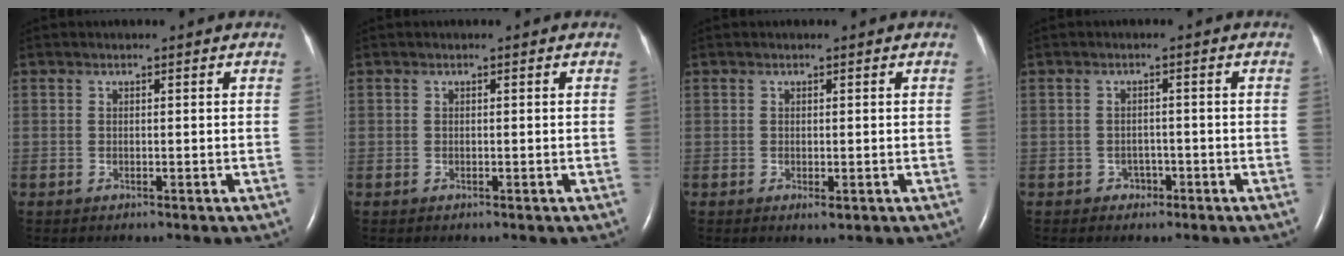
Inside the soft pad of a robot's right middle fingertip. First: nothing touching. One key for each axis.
{"total": 0.0}
{"total": 1.0, "fx": -0.3, "fy": 0.3, "fz": 0.9, "tx": -0.015, "ty": -0.004, "tz": -0.002}
{"total": 1.7, "fx": -0.9, "fy": 1.4, "fz": 0.3, "tx": 0.001, "ty": 0.007, "tz": -0.013}